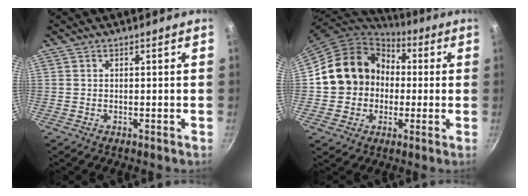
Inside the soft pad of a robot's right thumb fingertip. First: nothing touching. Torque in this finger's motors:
{"motor_torque": [-0.28, 1.03, 0.06, 0.09, 0.31]}